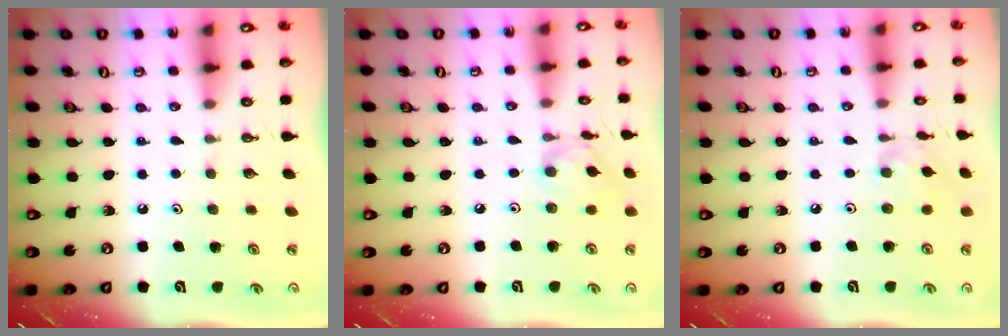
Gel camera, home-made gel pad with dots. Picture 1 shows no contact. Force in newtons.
{"total": 5.8, "press": 5.8, "slide": 0.3}
{"total": 2.1, "press": 2.1, "slide": 0.2}